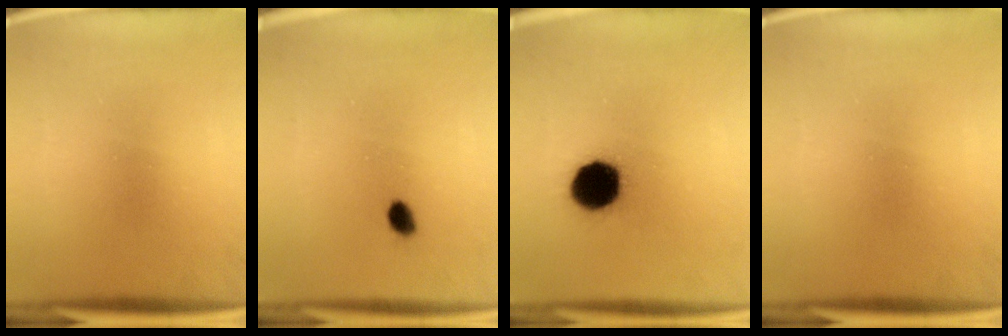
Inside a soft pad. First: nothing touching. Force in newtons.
{"total": 1.5}
{"total": 13.6}
{"total": 0.0}